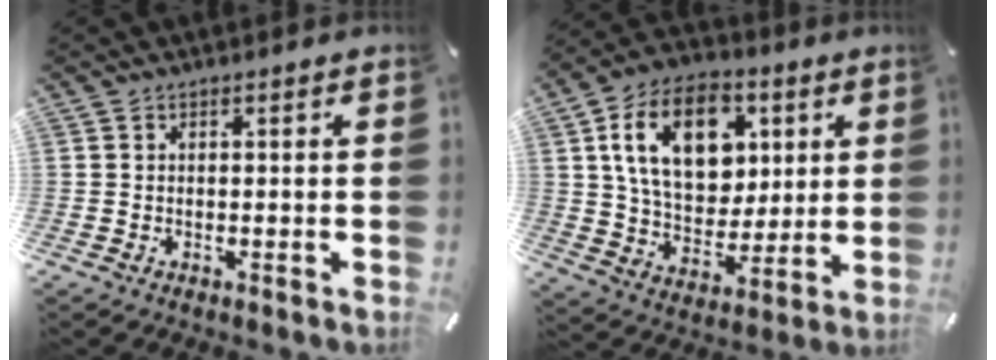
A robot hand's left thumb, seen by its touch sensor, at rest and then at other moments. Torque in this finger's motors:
{"motor_torque": [2.56, 2.45, 2.28, -0.49, 0.68]}